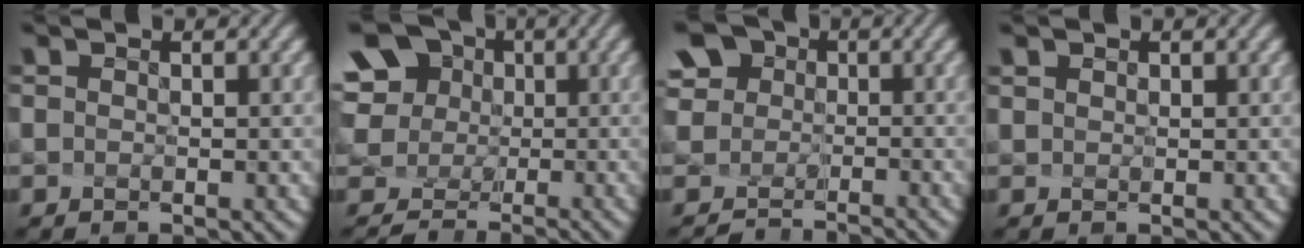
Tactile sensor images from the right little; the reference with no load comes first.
{"total": 9.7, "force": [0.2, 9.0, 3.6], "torque": [-0.142, 0.012, 0.009]}
{"total": 7.0, "force": [-1.5, 6.2, 2.9], "torque": [-0.092, -0.002, -0.030]}
{"total": 1.0, "force": [0.8, 0.5, 0.3], "torque": [-0.015, -0.005, 0.020]}